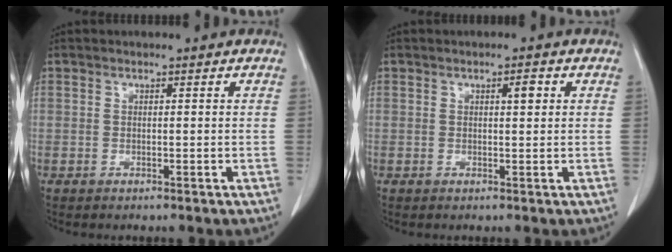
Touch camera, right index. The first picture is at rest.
{"total": 1.7, "force": [0.6, 0.5, 1.5], "torque": [-0.024, 0.001, 0.009]}